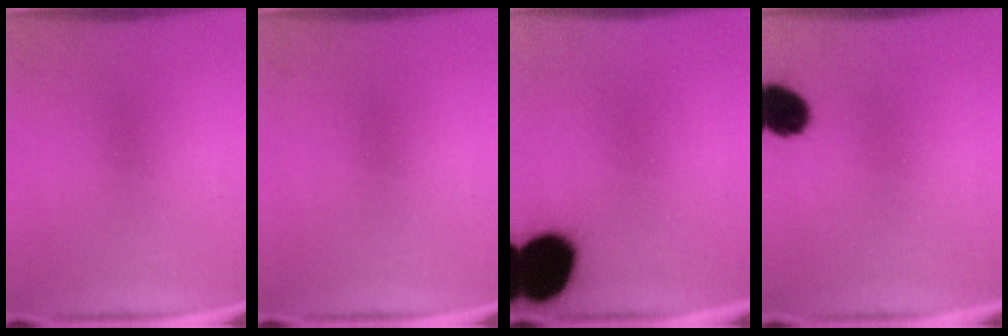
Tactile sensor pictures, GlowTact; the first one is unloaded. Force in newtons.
{"total": 0.0}
{"total": 18.1}
{"total": 8.2}